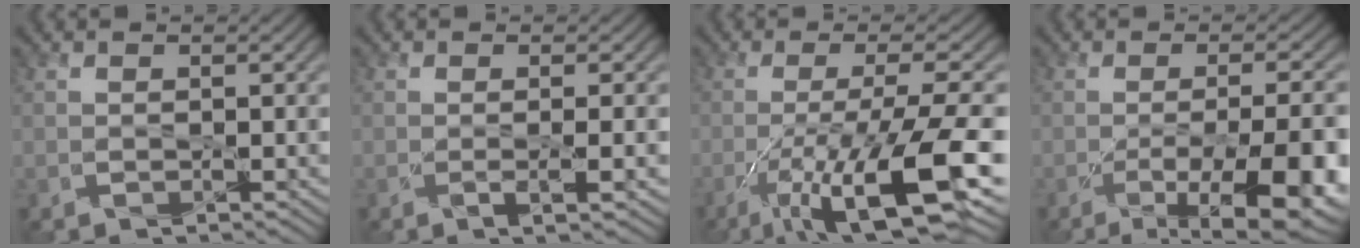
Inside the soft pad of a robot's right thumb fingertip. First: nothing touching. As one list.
[{"total": 2.2, "force": [-0.2, 0.4, 2.2], "torque": [-0.037, 0.000, -0.006]}, {"total": 14.2, "force": [-6.4, 3.3, 12.2], "torque": [-0.217, -0.015, -0.101]}, {"total": 14.4, "force": [-6.3, 4.7, 12.1], "torque": [-0.157, -0.012, -0.079]}]